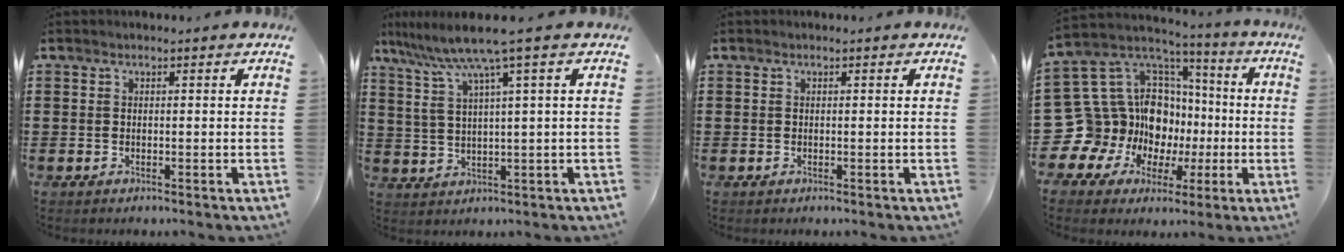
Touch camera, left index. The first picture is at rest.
{"total": 7.0, "force": [3.9, -0.1, 5.8], "torque": [-0.134, -0.022, 0.060]}
{"total": 0.0}
{"total": 16.2, "force": [-3.7, 14.8, 5.7], "torque": [-0.168, -0.016, -0.028]}